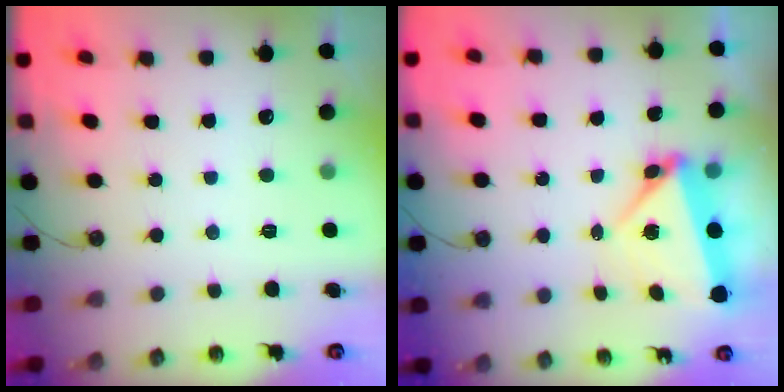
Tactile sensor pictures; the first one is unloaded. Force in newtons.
{"total": 6.1, "press": 5.2, "slide": 3.2}